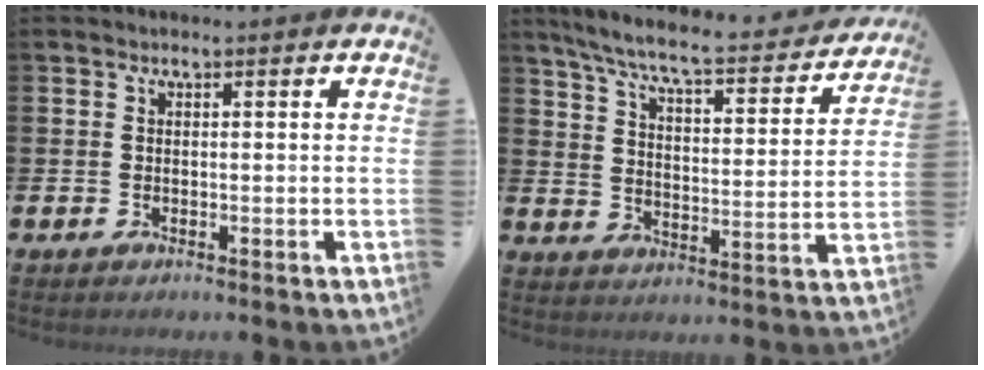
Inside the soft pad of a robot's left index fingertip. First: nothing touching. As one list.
[{"total": 7.3, "force": [6.4, 0.8, 3.4], "torque": [-0.097, -0.043, 0.105]}]